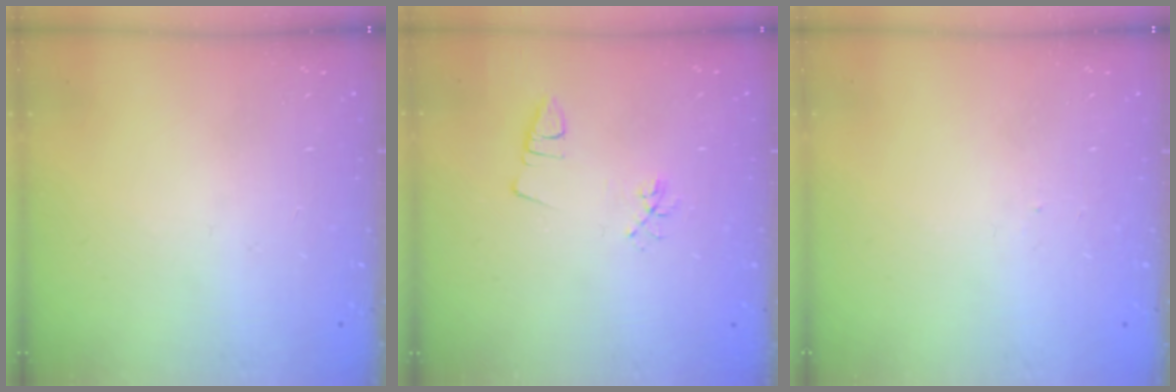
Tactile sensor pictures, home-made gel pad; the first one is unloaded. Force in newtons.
{"total": 3.5, "press": 3.2, "slide": 1.4}
{"total": 2.1, "press": 2.1, "slide": 0.1}